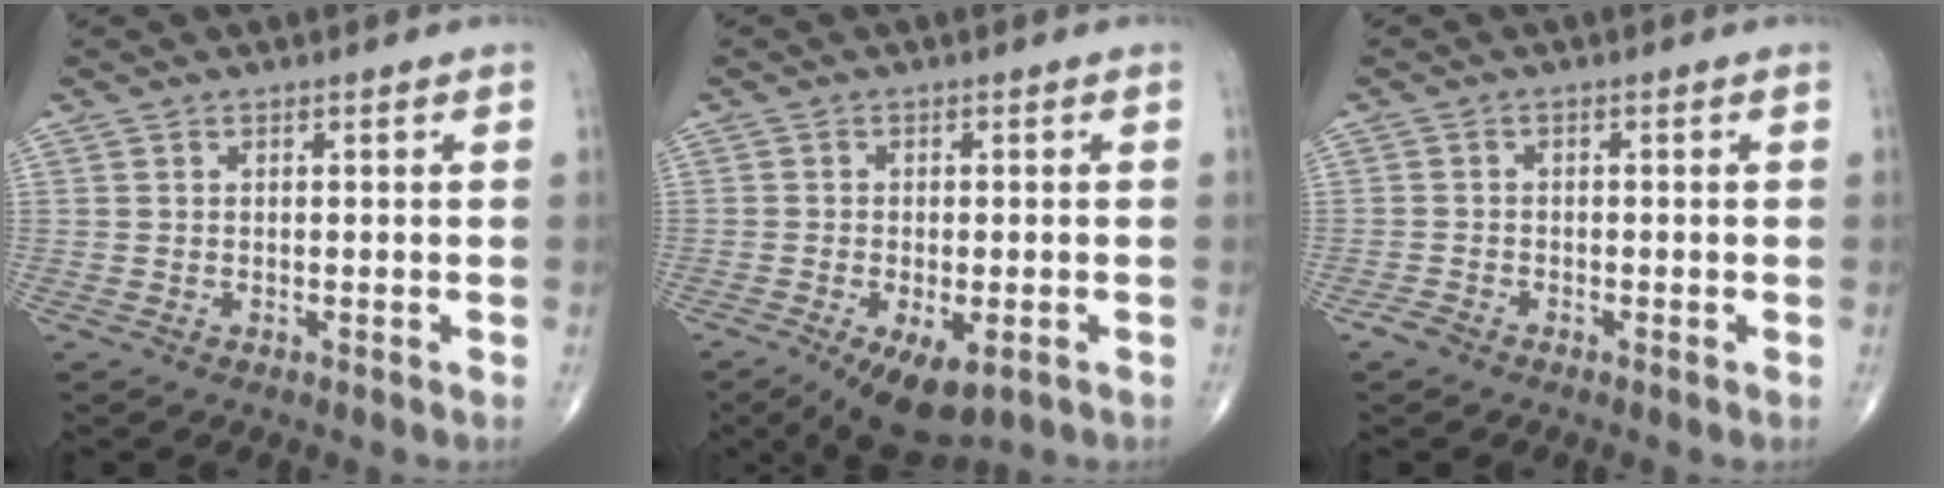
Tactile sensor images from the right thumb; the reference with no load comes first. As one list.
[{"total": 9.0, "force": [-4.4, 4.1, 6.7], "torque": [-0.103, -0.005, -0.064]}, {"total": 1.6, "force": [-1.3, 0.8, 0.5], "torque": [-0.014, 0.001, -0.028]}]